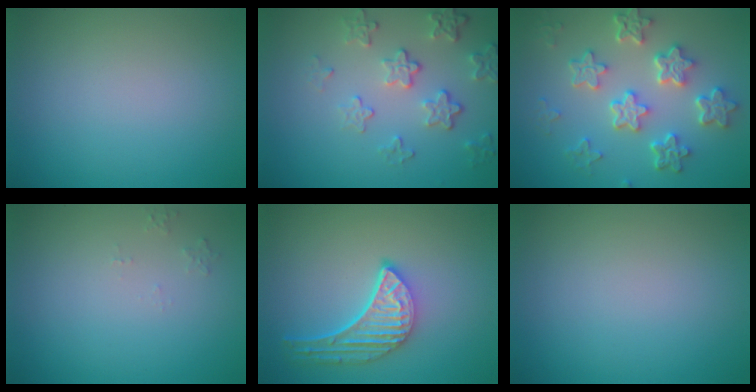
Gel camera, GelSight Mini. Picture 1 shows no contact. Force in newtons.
{"total": 4.0, "press": 3.1, "slide": 2.6}
{"total": 6.2, "press": 4.9, "slide": 3.9}
{"total": 0.8, "press": 0.7, "slide": 0.2}
{"total": 4.8, "press": 3.7, "slide": 3.0}
{"total": 0.0}